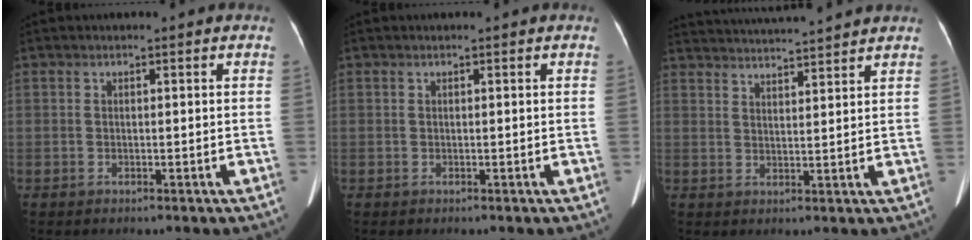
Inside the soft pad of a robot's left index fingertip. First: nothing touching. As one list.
[{"total": 0.0}, {"total": 10.9, "force": [10.4, -0.5, 3.1], "torque": [-0.065, 0.021, 0.154]}]